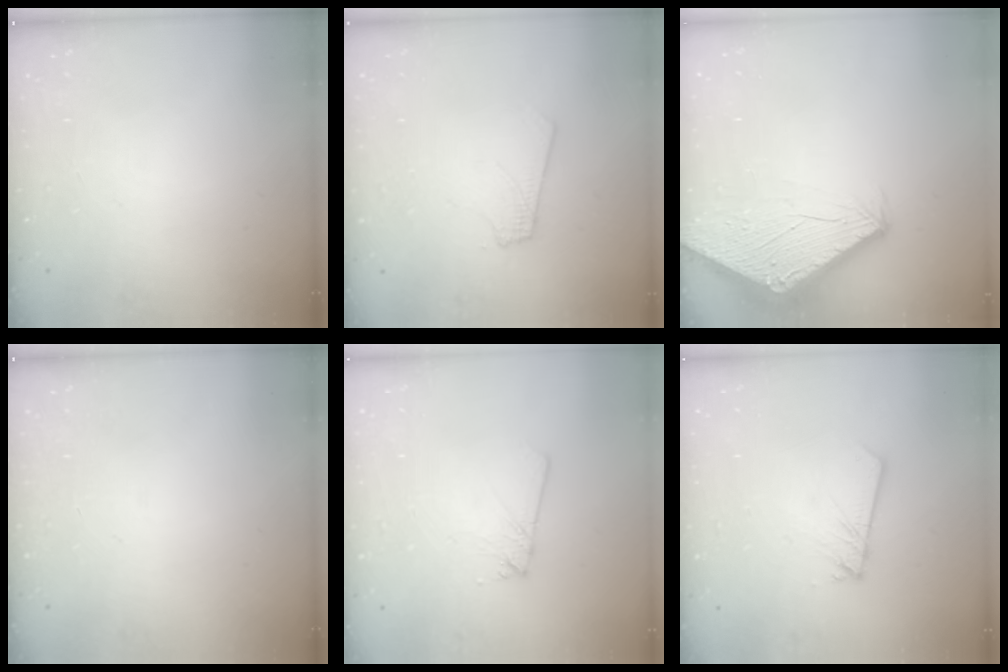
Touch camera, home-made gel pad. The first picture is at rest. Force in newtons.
{"total": 2.9, "press": 2.9, "slide": 0.4}
{"total": 2.9, "press": 2.9, "slide": 0.1}
{"total": 0.0}
{"total": 3.3, "press": 3.3, "slide": 0.3}
{"total": 2.7, "press": 2.7, "slide": 0.2}